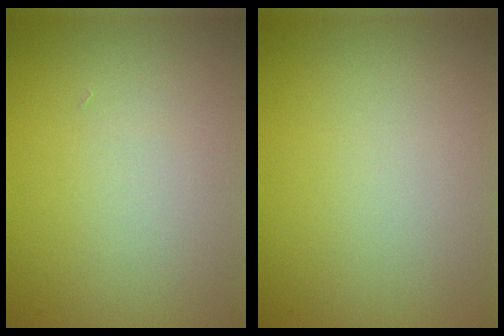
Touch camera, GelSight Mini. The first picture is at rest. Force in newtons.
{"total": 0.0}